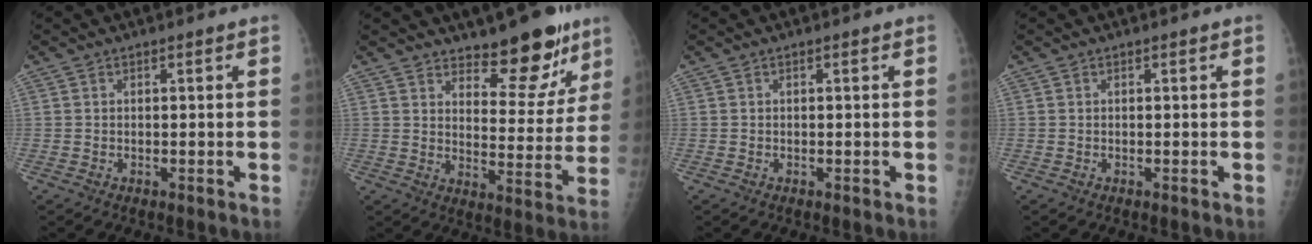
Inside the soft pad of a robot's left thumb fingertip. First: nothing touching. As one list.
[{"total": 12.4, "force": [9.4, 4.8, 6.6], "torque": [-0.038, -0.071, 0.140]}, {"total": 0.0}, {"total": 0.0}]